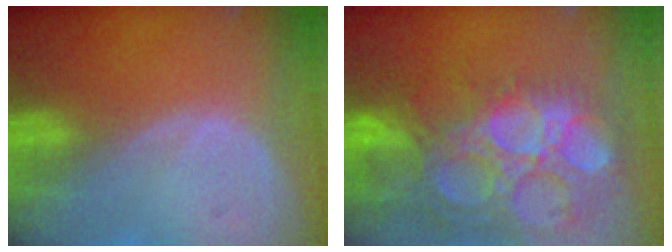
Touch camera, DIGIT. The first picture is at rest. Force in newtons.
{"total": 15.7, "press": 13.0, "slide": 8.8}